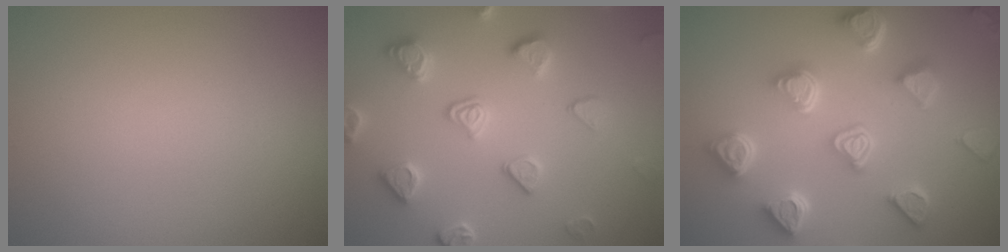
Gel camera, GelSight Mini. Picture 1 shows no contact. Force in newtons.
{"total": 4.1, "press": 4.1, "slide": 0.4}
{"total": 7.1, "press": 5.8, "slide": 4.1}